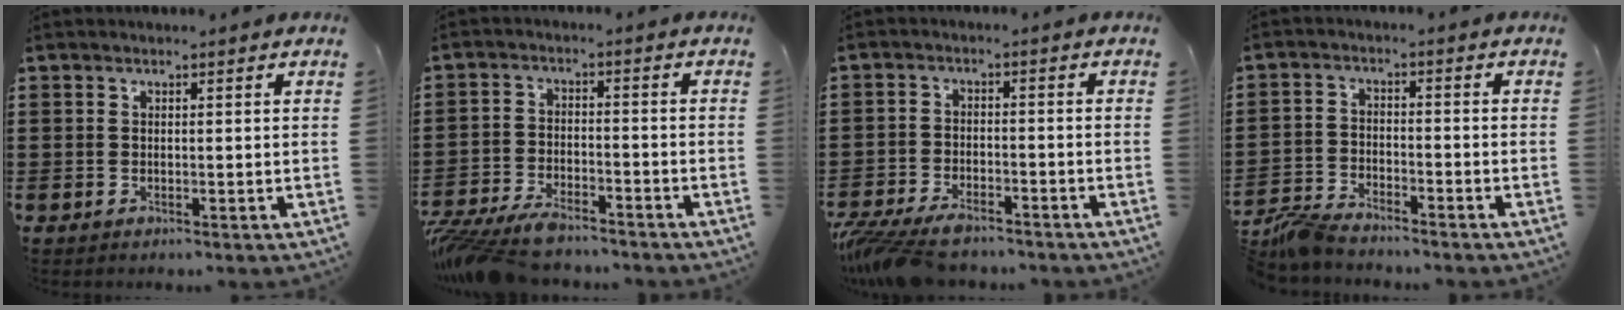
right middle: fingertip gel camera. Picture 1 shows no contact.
{"total": 6.2, "force": [-5.7, 1.3, 2.0], "torque": [-0.054, 0.001, -0.115]}
{"total": 5.4, "force": [-4.8, 1.3, 2.2], "torque": [-0.061, -0.004, -0.097]}
{"total": 4.3, "force": [-4.1, 0.9, 1.0], "torque": [-0.046, -0.003, -0.091]}